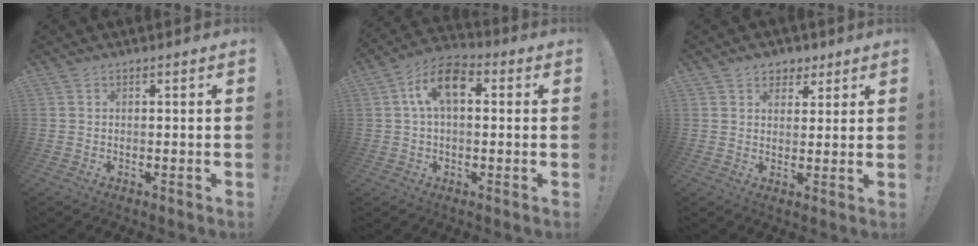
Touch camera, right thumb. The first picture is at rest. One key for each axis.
{"total": 10.9, "fx": 2.4, "fy": 6.2, "fz": 8.7, "tx": -0.151, "ty": 0.012, "tz": 0.046}
{"total": 5.3, "fx": 3.2, "fy": 4.1, "fz": 1.1, "tx": -0.005, "ty": -0.016, "tz": 0.058}